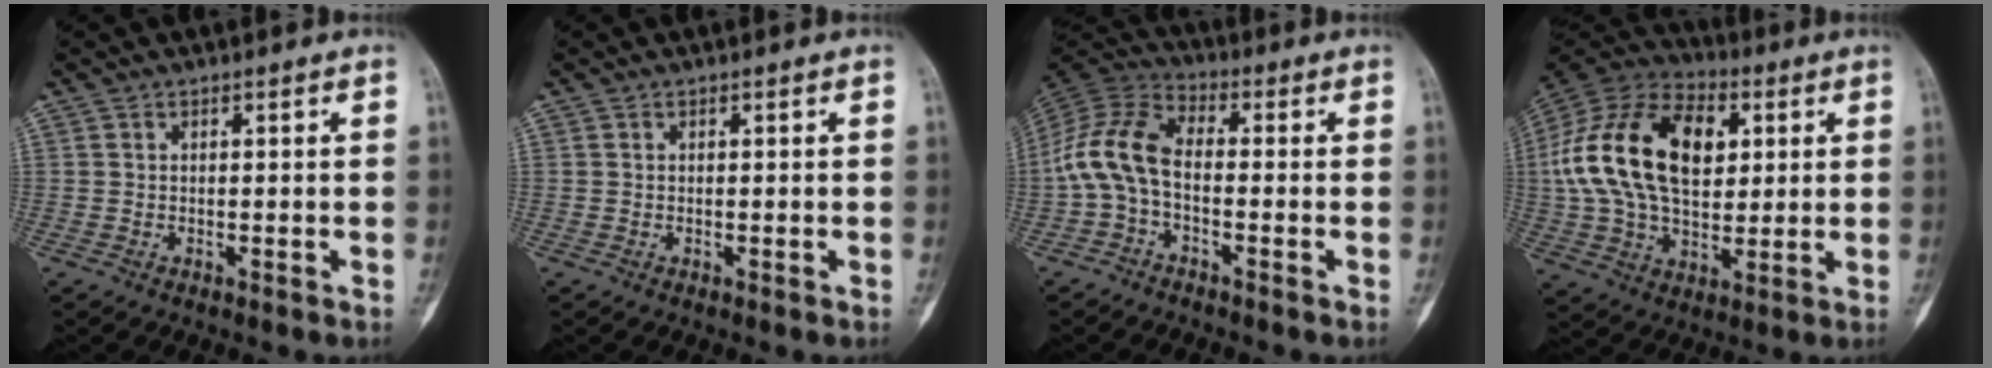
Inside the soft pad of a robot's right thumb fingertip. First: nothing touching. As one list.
[{"total": 0.0}, {"total": 10.2, "force": [-1.8, 5.8, 8.2], "torque": [-0.169, 0.033, -0.051]}, {"total": 24.6, "force": [4.5, 15.1, 18.8], "torque": [-0.349, 0.011, 0.075]}]